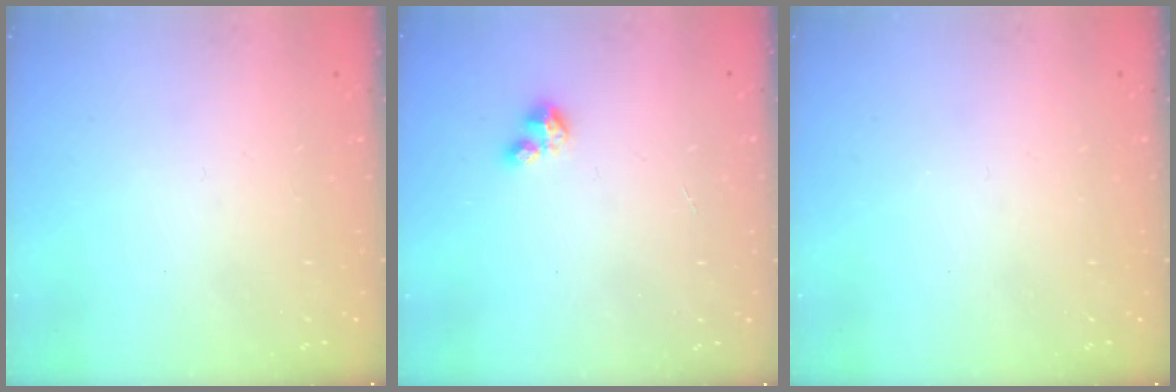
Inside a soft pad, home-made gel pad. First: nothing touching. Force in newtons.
{"total": 1.9, "press": 1.9, "slide": 0.3}
{"total": 0.0}